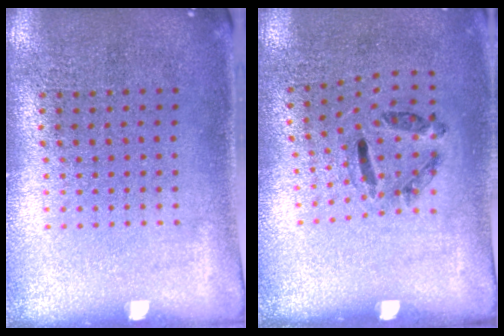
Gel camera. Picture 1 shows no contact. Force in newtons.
{"total": 1.4, "press": 0.8, "slide": 1.2}